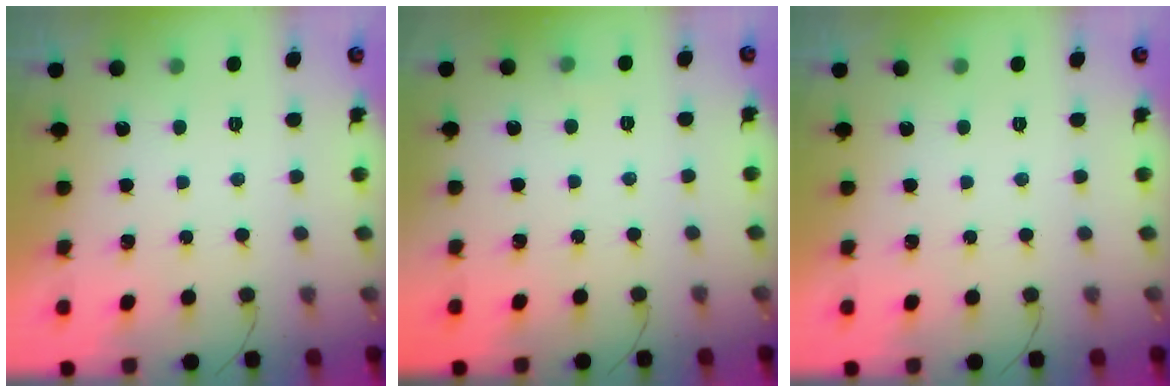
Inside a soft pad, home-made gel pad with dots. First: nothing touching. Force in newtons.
{"total": 3.7, "press": 3.6, "slide": 1.0}
{"total": 0.0}